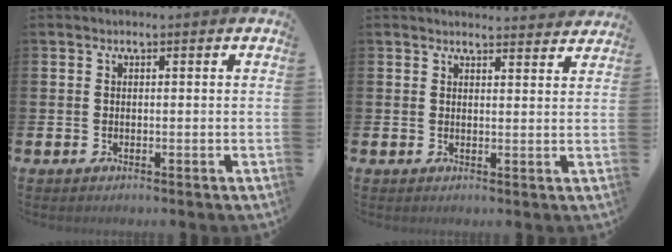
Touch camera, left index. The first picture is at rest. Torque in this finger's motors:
{"motor_torque": [0.85, -1.29, 0.08, 0.00]}